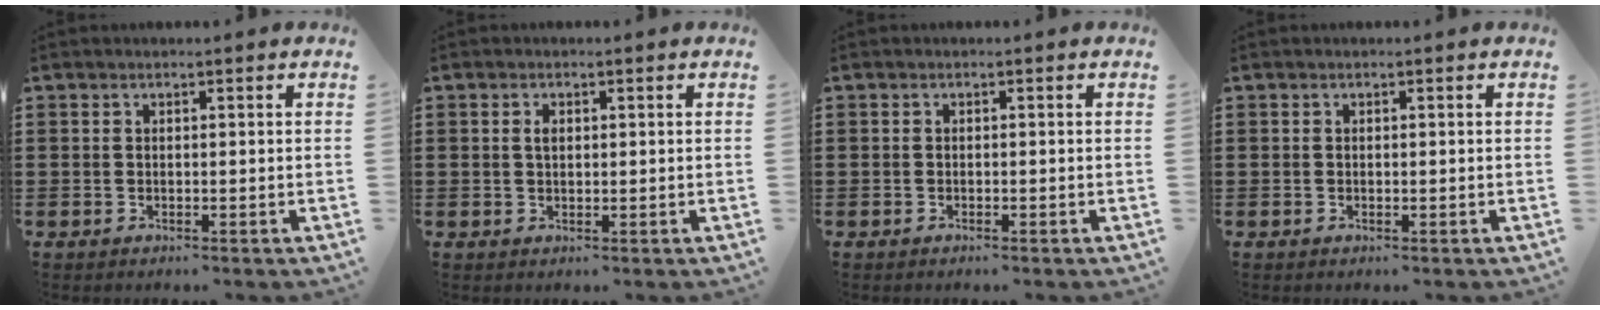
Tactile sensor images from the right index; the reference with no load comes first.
{"total": 1.3, "force": [0.3, 0.7, 1.1], "torque": [-0.023, 0.005, 0.005]}
{"total": 0.5, "force": [-0.5, -0.1, 0.2], "torque": [-0.005, -0.004, -0.009]}
{"total": 0.0}